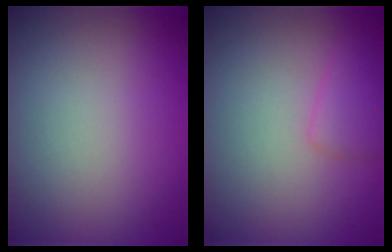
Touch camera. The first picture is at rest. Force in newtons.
{"total": 1.9, "press": 1.9, "slide": 0.1}